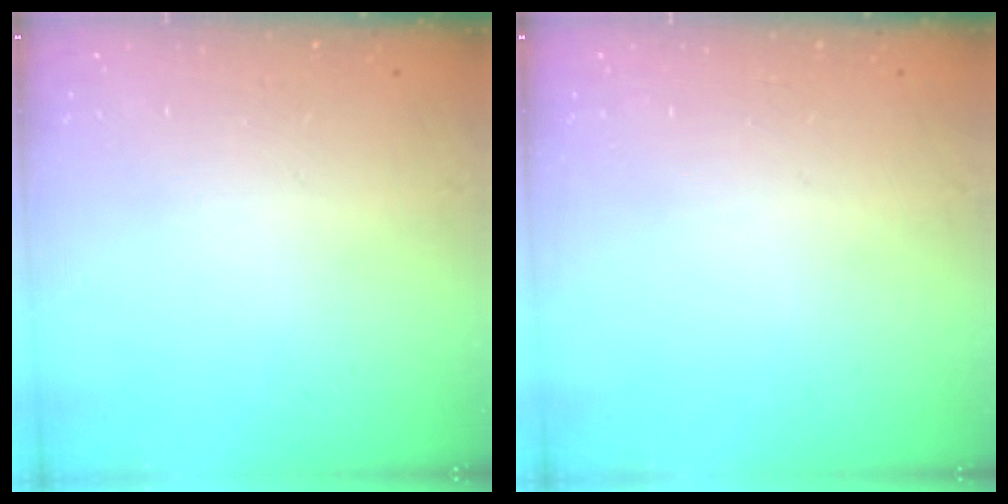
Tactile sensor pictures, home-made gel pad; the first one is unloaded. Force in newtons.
{"total": 0.0}